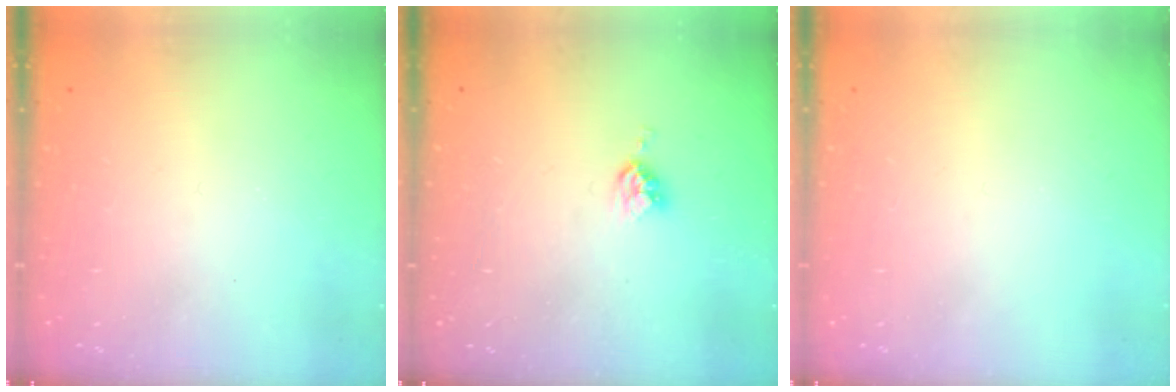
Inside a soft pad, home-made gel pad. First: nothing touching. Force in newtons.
{"total": 4.4, "press": 4.4, "slide": 0.2}
{"total": 0.0}